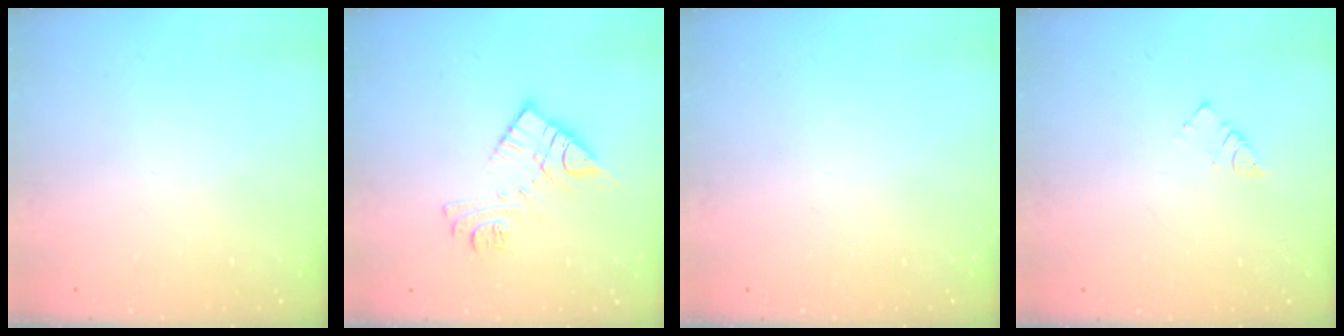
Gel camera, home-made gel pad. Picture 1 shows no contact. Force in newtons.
{"total": 11.7, "press": 11.7, "slide": 0.9}
{"total": 0.0}
{"total": 2.5, "press": 2.5, "slide": 0.1}